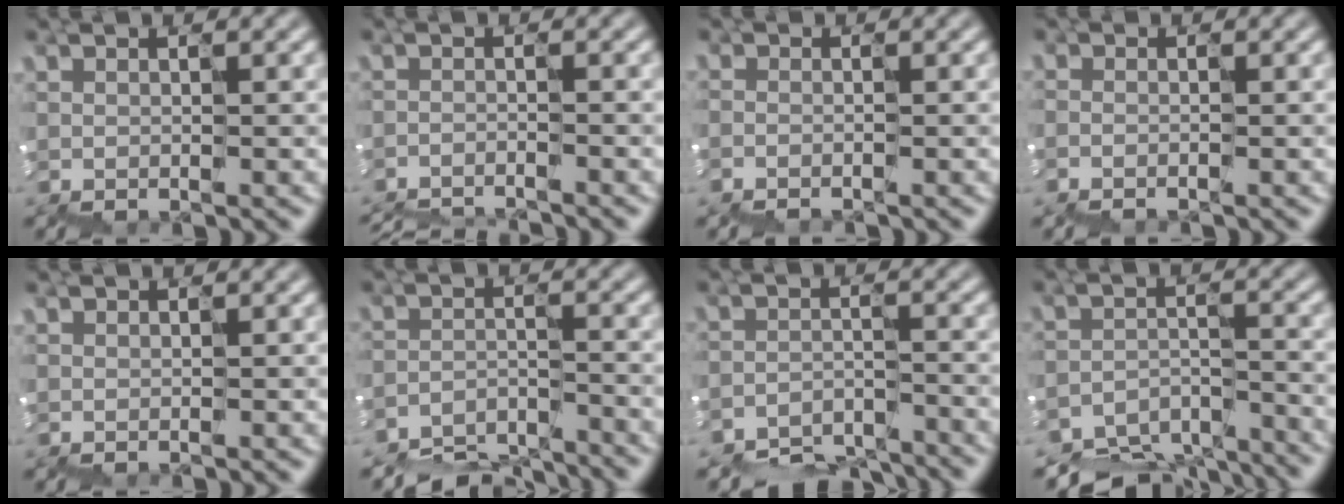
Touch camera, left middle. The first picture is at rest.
{"total": 5.4, "force": [-5.3, 0.4, 0.9], "torque": [0.000, -0.022, -0.075]}
{"total": 1.6, "force": [-1.6, -0.2, -0.2], "torque": [0.008, -0.021, -0.028]}
{"total": 1.4, "force": [-1.3, -0.3, -0.3], "torque": [0.011, -0.020, -0.025]}
{"total": 0.0}
{"total": 6.8, "force": [-6.8, 0.4, -0.1], "torque": [-0.009, -0.023, -0.115]}
{"total": 6.4, "force": [-6.3, 0.8, 0.5], "torque": [-0.021, -0.026, -0.099]}
{"total": 8.8, "force": [-8.6, 1.7, 1.0], "torque": [-0.036, -0.008, -0.124]}